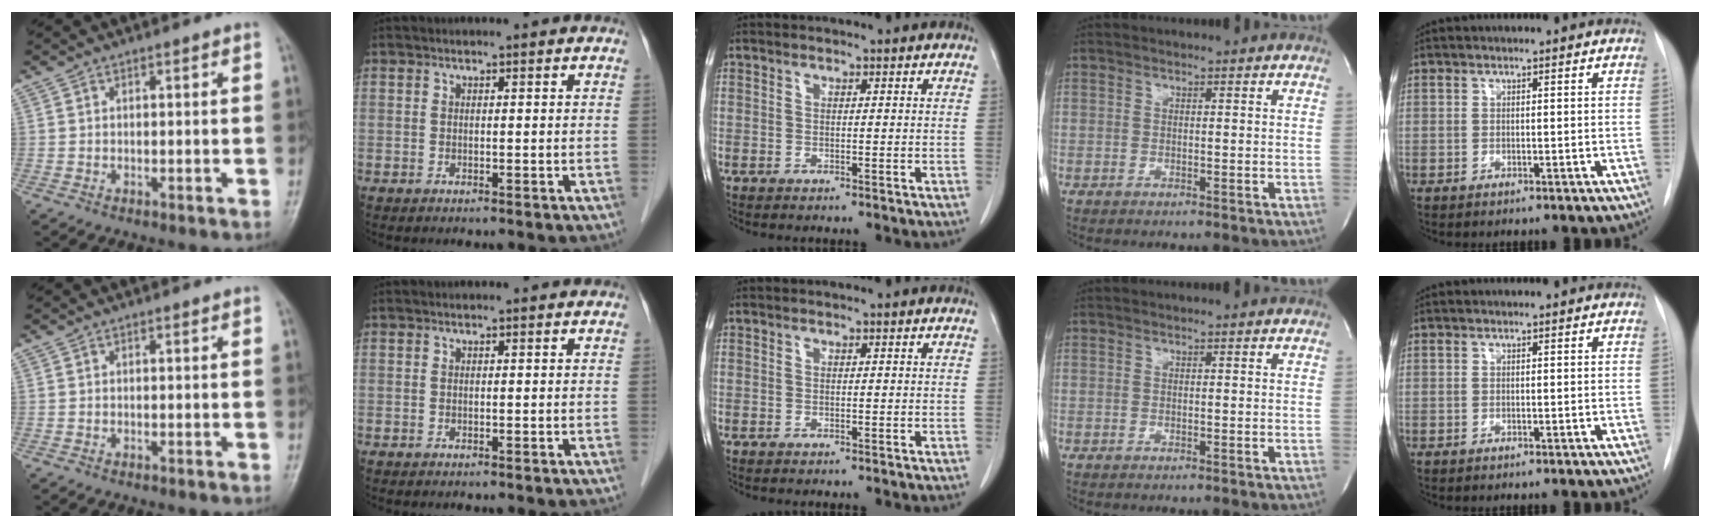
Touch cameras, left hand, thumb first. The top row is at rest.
{}